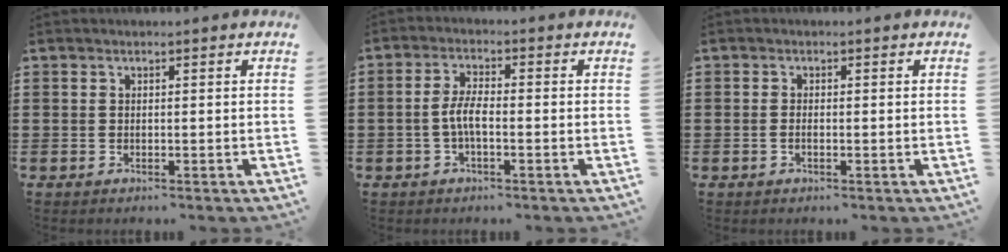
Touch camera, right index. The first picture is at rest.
{"total": 3.9, "force": [-1.1, 1.0, 3.6], "torque": [-0.084, -0.003, -0.029]}
{"total": 0.8, "force": [-0.5, 0.0, 0.6], "torque": [-0.014, -0.007, -0.007]}